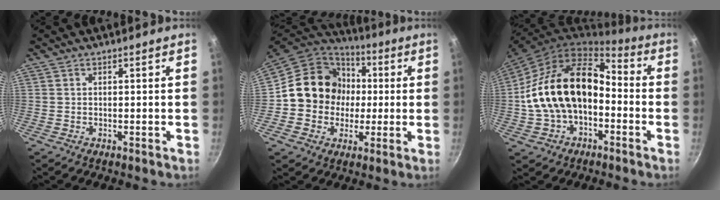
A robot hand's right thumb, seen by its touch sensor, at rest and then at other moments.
{"total": 16.7, "force": [0.6, 15.1, 7.1], "torque": [-0.091, 0.031, 0.001]}
{"total": 19.7, "force": [-2.3, 13.3, 14.3], "torque": [-0.234, 0.064, -0.044]}